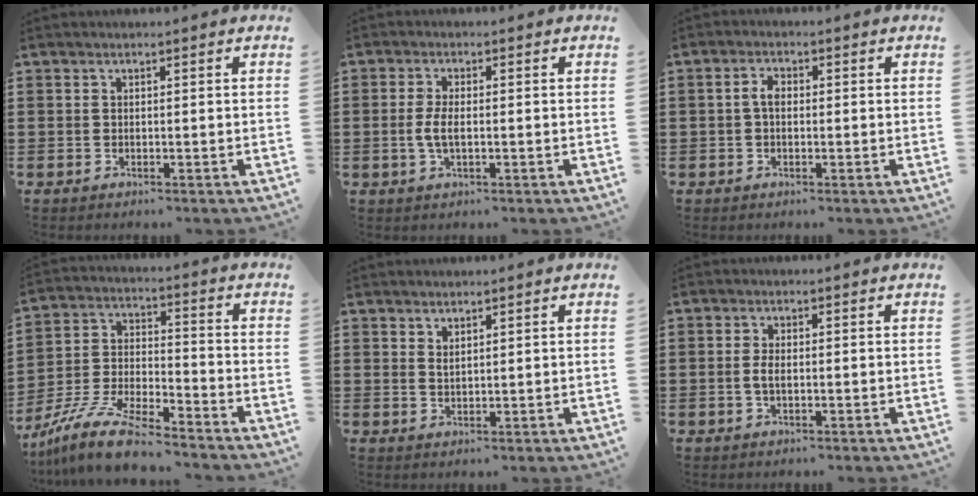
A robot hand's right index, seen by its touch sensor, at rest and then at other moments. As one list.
[{"total": 3.6, "force": [-0.4, 1.3, 3.3], "torque": [-0.082, -0.006, -0.015]}, {"total": 2.5, "force": [0.0, 1.4, 2.1], "torque": [-0.049, 0.003, -0.004]}, {"total": 10.5, "force": [-9.2, 1.7, 4.8], "torque": [-0.110, 0.016, -0.185]}, {"total": 1.4, "force": [1.3, 0.4, 0.3], "torque": [-0.008, 0.002, 0.024]}, {"total": 2.2, "force": [-0.2, 0.9, 1.9], "torque": [-0.052, -0.003, -0.010]}]